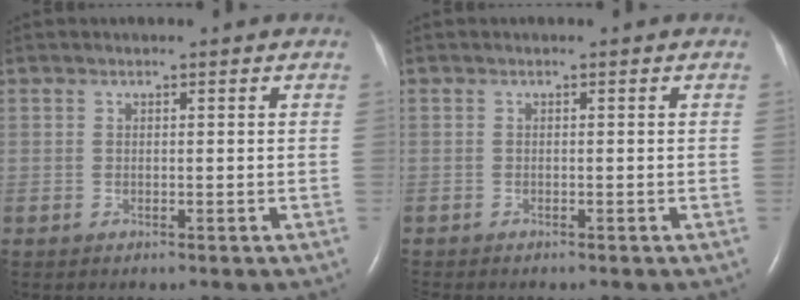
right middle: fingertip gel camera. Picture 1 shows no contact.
{"total": 1.5, "force": [-1.3, 0.3, 0.5], "torque": [-0.011, -0.004, -0.018]}